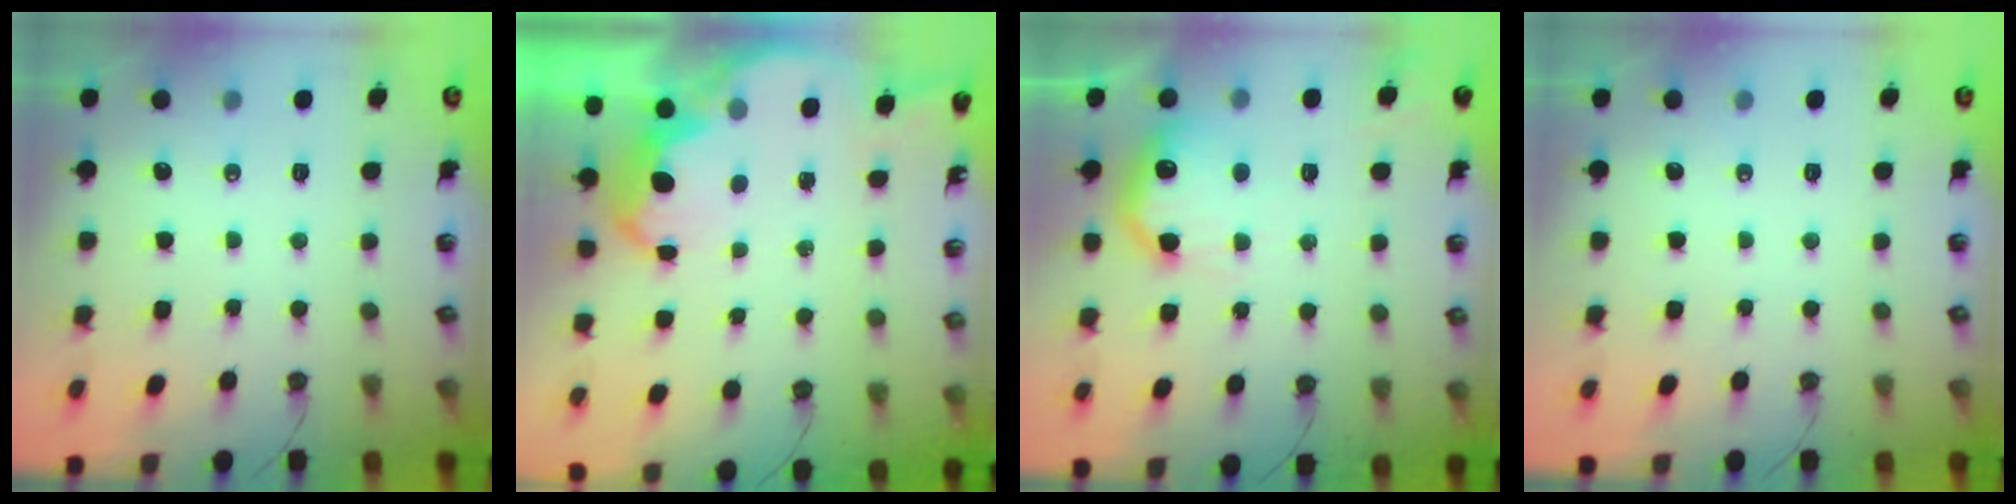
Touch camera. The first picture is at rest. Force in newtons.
{"total": 5.3, "press": 5.3, "slide": 0.5}
{"total": 14.8, "press": 14.7, "slide": 0.8}
{"total": 0.0}